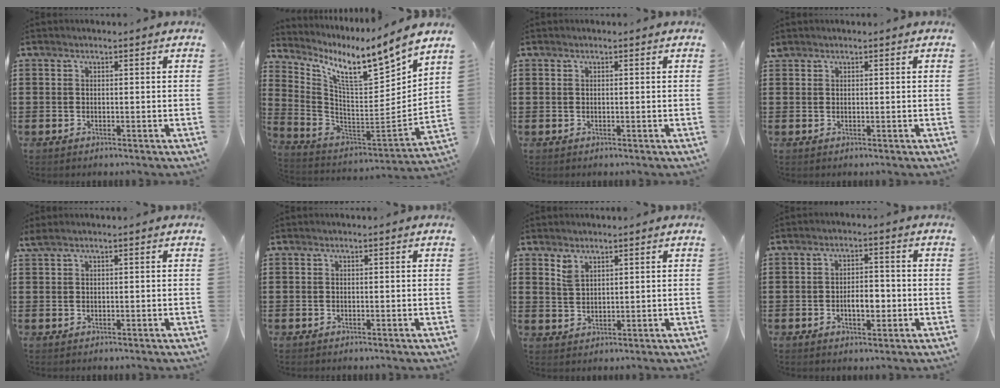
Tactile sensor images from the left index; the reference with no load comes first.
{"total": 10.1, "force": [7.0, 1.4, 7.2], "torque": [-0.143, -0.056, 0.105]}
{"total": 0.0}
{"total": 0.6, "force": [0.5, 0.2, 0.1], "torque": [-0.004, 0.001, 0.011]}
{"total": 0.9, "force": [0.5, 0.1, 0.8], "torque": [-0.017, 0.000, 0.010]}
{"total": 0.0}
{"total": 2.7, "force": [2.1, 1.1, 1.3], "torque": [-0.030, 0.002, 0.040]}
{"total": 4.6, "force": [-1.1, 2.4, 3.8], "torque": [-0.063, 0.002, -0.024]}